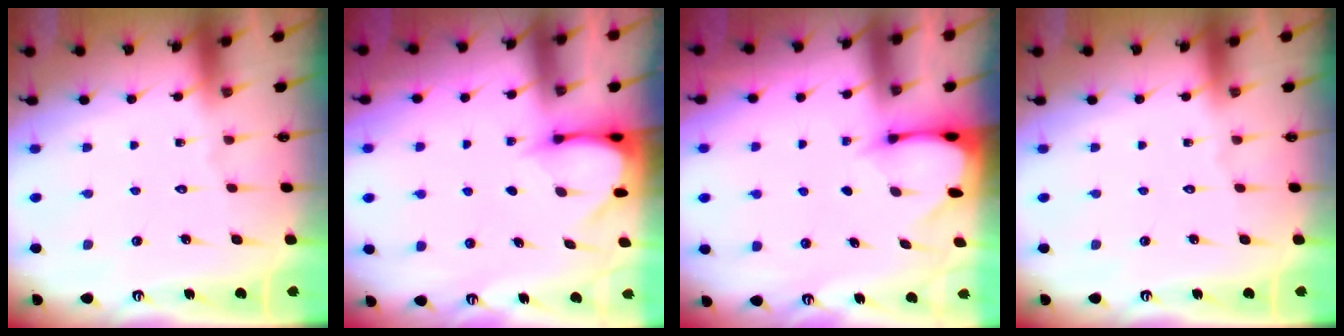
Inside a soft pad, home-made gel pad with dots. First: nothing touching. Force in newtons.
{"total": 3.7, "press": 3.6, "slide": 0.2}
{"total": 2.4, "press": 2.3, "slide": 0.3}
{"total": 0.0}